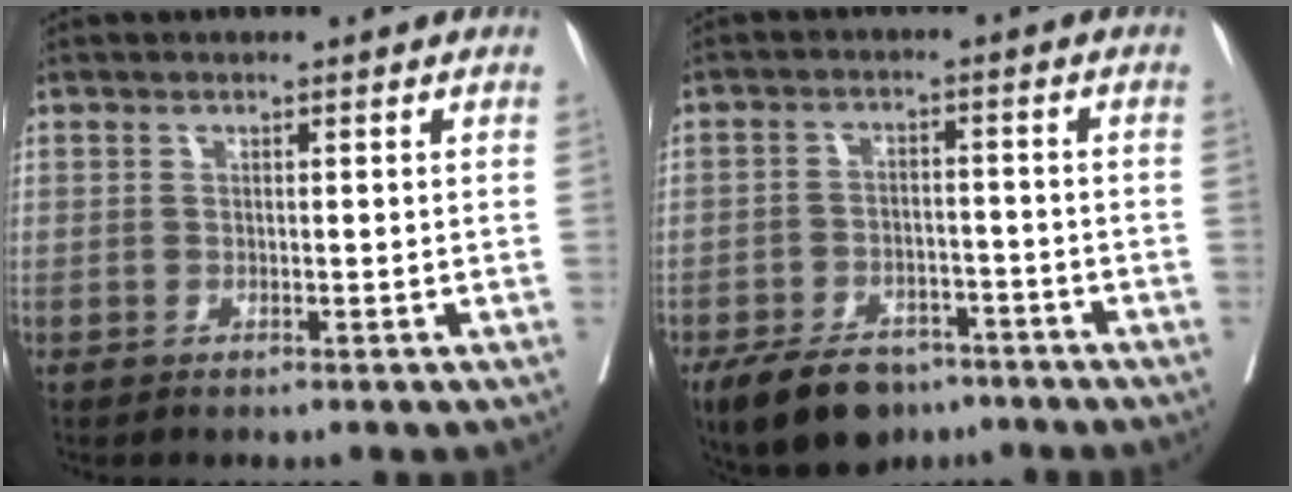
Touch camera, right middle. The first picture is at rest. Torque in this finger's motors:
{"motor_torque": [0.85, -0.71, 0.14, 0.04]}